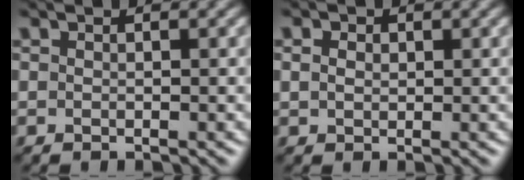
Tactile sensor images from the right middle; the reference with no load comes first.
{"total": 1.7, "force": [0.6, 1.3, 0.8], "torque": [-0.017, 0.007, 0.000]}